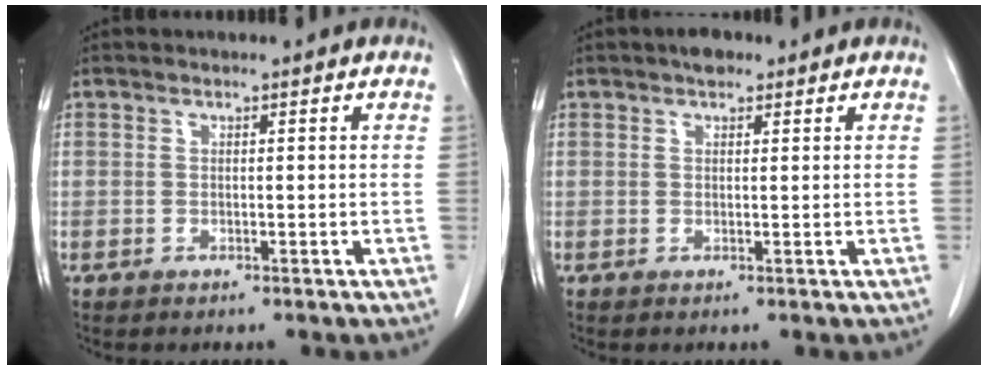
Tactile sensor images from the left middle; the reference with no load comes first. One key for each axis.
{"total": 2.0, "fx": 1.4, "fy": 1.0, "fz": 1.0, "tx": -0.019, "ty": 0.009, "tz": 0.020}